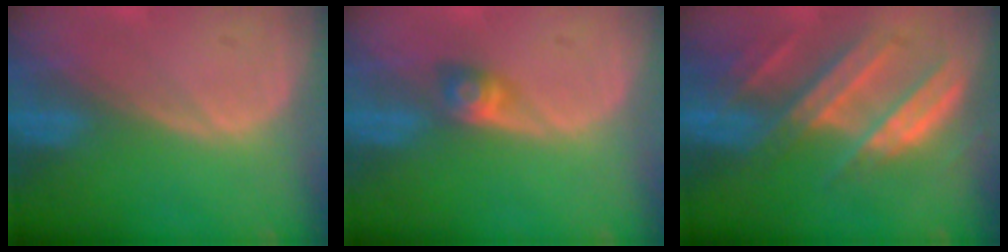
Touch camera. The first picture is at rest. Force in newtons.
{"total": 2.8, "press": 2.5, "slide": 1.3}
{"total": 8.8, "press": 8.0, "slide": 3.6}